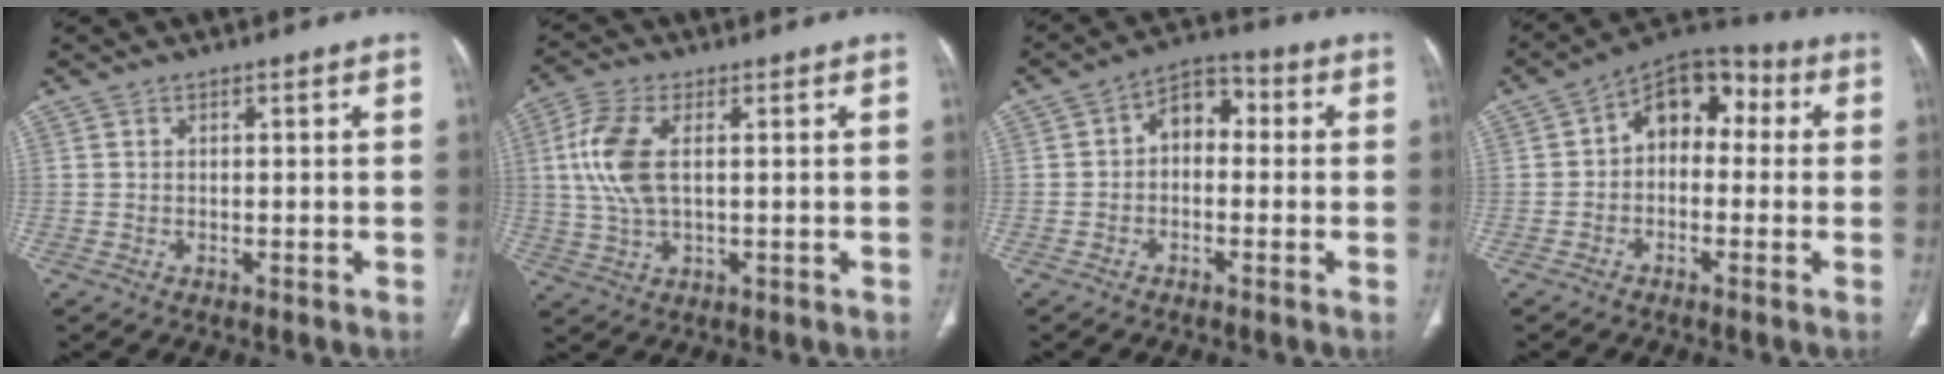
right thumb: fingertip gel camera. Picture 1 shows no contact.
{"total": 9.5, "force": [1.5, 4.7, 8.1], "torque": [-0.191, 0.005, 0.031]}
{"total": 6.7, "force": [-0.1, 4.7, 4.8], "torque": [-0.050, 0.031, -0.017]}
{"total": 10.2, "force": [0.5, 7.2, 7.2], "torque": [-0.068, 0.039, -0.013]}